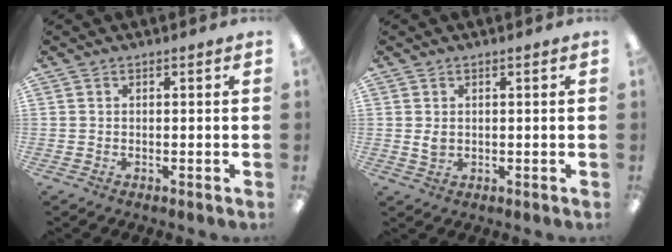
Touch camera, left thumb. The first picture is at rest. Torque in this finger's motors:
{"motor_torque": [0.25, 0.39, 0.18, -0.32, 0.00]}